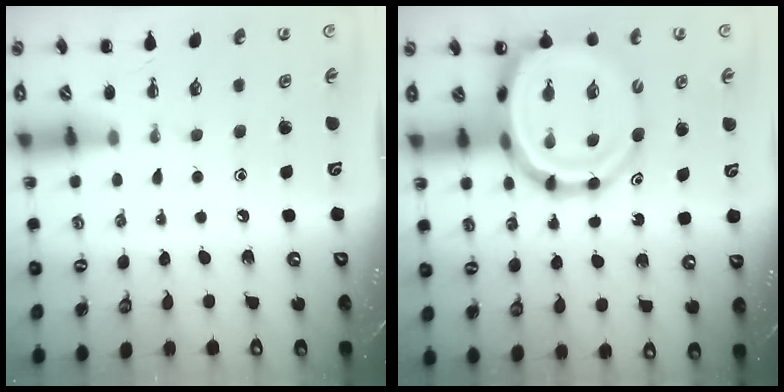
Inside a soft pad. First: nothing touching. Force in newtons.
{"total": 17.0, "press": 16.4, "slide": 4.5}